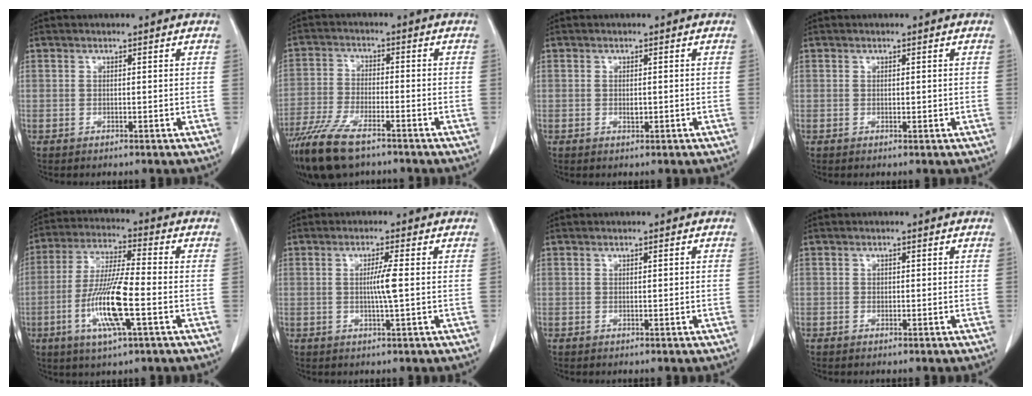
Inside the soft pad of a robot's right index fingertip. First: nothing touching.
{"total": 11.9, "force": [-8.6, 3.4, 7.4], "torque": [-0.144, -0.024, -0.154]}
{"total": 1.0, "force": [0.0, 0.5, 0.8], "torque": [-0.016, 0.000, 0.004]}
{"total": 0.6, "force": [0.2, 0.4, 0.3], "torque": [-0.002, 0.001, 0.006]}
{"total": 12.4, "force": [-3.6, 1.1, 11.8], "torque": [-0.239, -0.011, -0.069]}
{"total": 3.5, "force": [0.0, -0.6, 3.4], "torque": [-0.064, -0.004, -0.001]}
{"total": 0.5, "force": [0.0, 0.0, 0.5], "torque": [-0.009, 0.000, 0.002]}
{"total": 0.5, "force": [0.1, 0.5, 0.1], "torque": [0.003, 0.004, 0.004]}